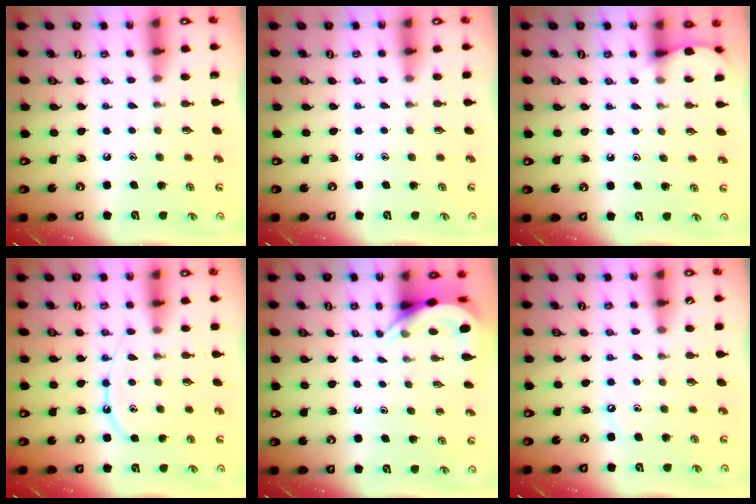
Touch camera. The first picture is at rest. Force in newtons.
{"total": 2.3, "press": 2.2, "slide": 0.4}
{"total": 3.5, "press": 3.5, "slide": 0.5}
{"total": 9.6, "press": 9.5, "slide": 0.9}
{"total": 4.7, "press": 4.7, "slide": 0.3}
{"total": 2.9, "press": 2.8, "slide": 0.5}